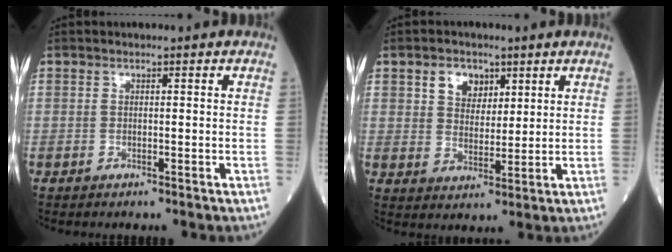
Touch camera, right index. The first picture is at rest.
{"total": 5.0, "force": [2.6, 3.5, 2.6], "torque": [-0.045, 0.010, 0.048]}